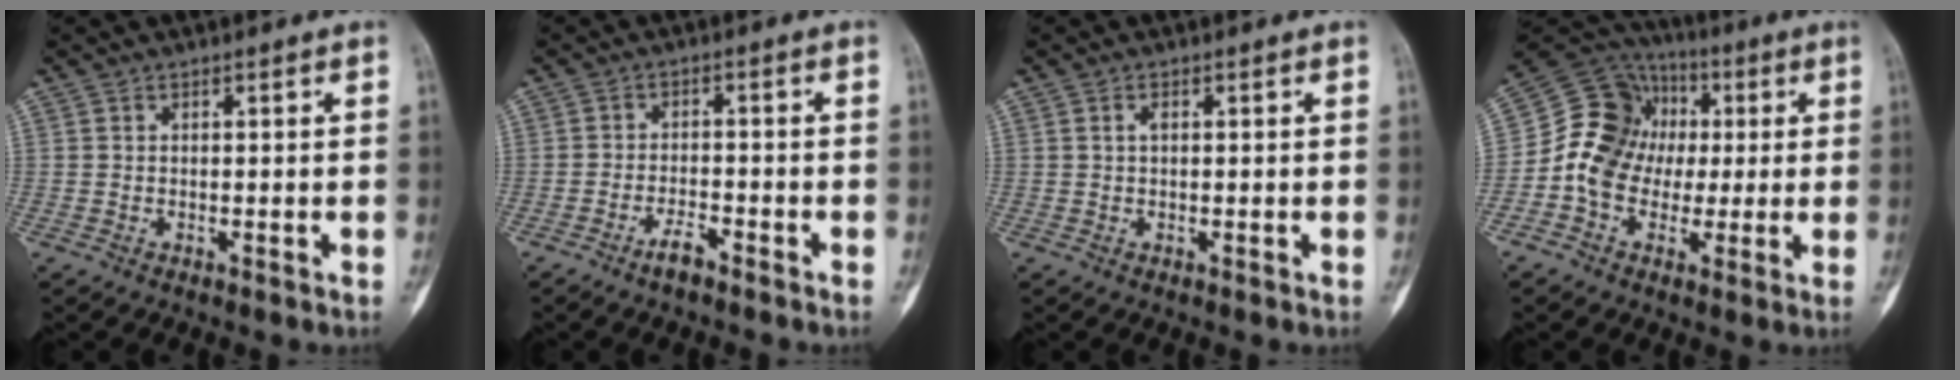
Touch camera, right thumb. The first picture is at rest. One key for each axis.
{"total": 3.0, "fx": -2.3, "fy": 0.8, "fz": 1.8, "tx": -0.038, "ty": 0.012, "tz": -0.044}
{"total": 1.1, "fx": 0.2, "fy": 0.6, "fz": 0.9, "tx": -0.017, "ty": 0.001, "tz": 0.003}
{"total": 13.5, "fx": -0.5, "fy": 11.9, "fz": 6.4, "tx": -0.087, "ty": 0.036, "tz": -0.019}